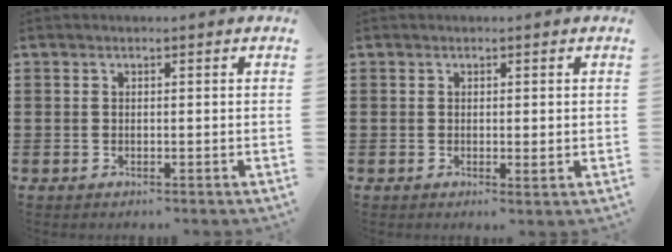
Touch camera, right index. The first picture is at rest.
{"total": 0.8, "force": [0.1, 0.2, 0.8], "torque": [-0.016, 0.000, 0.002]}